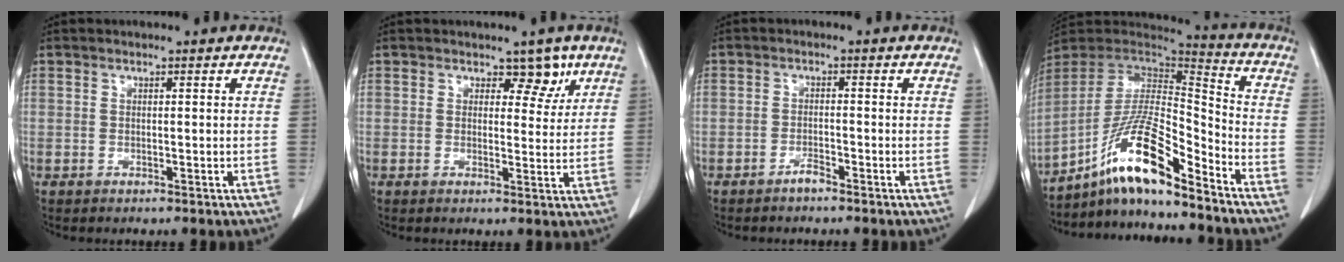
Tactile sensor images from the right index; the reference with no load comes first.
{"total": 3.7, "force": [2.3, 2.3, 1.8], "torque": [-0.009, -0.001, 0.029]}
{"total": 1.6, "force": [-1.4, 0.4, 0.7], "torque": [-0.010, 0.002, -0.023]}
{"total": 15.7, "force": [-11.1, 1.6, 11.0], "torque": [-0.205, 0.009, -0.201]}